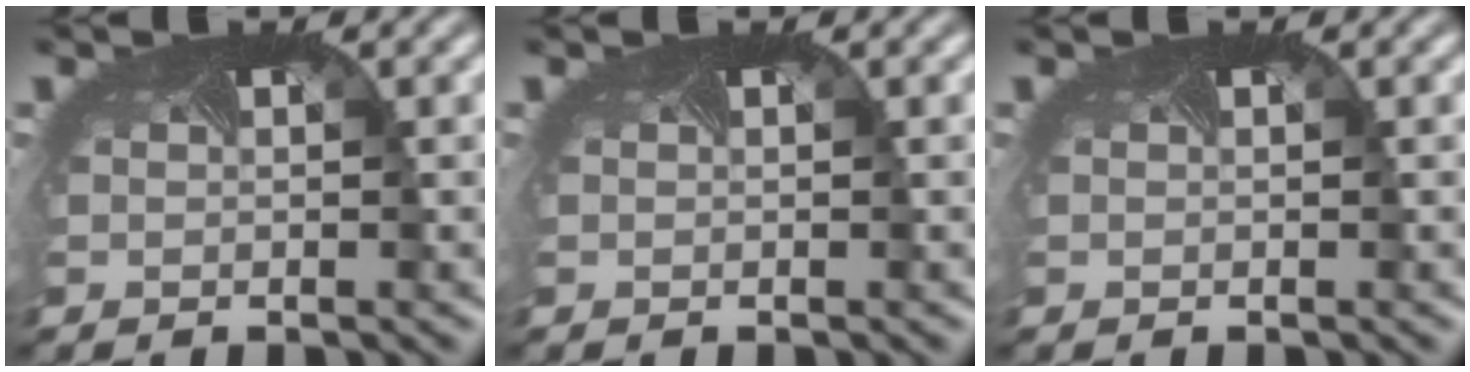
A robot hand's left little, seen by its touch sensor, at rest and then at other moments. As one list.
[{"total": 0.0}, {"total": 0.0}]